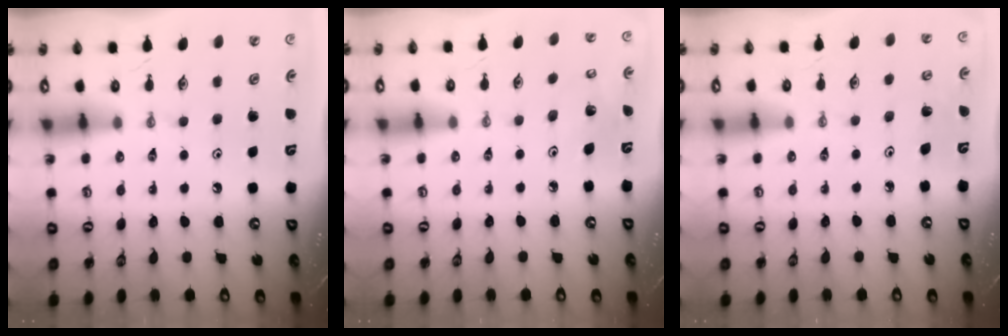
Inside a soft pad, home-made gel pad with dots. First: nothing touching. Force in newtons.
{"total": 4.1, "press": 3.7, "slide": 1.8}
{"total": 3.6, "press": 3.5, "slide": 1.0}